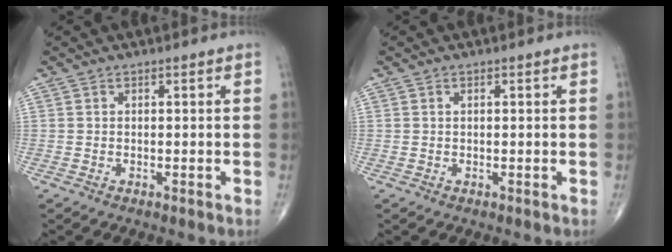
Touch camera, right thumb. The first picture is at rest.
{"total": 0.5, "force": [0.2, 0.2, 0.5], "torque": [-0.011, 0.004, 0.005]}